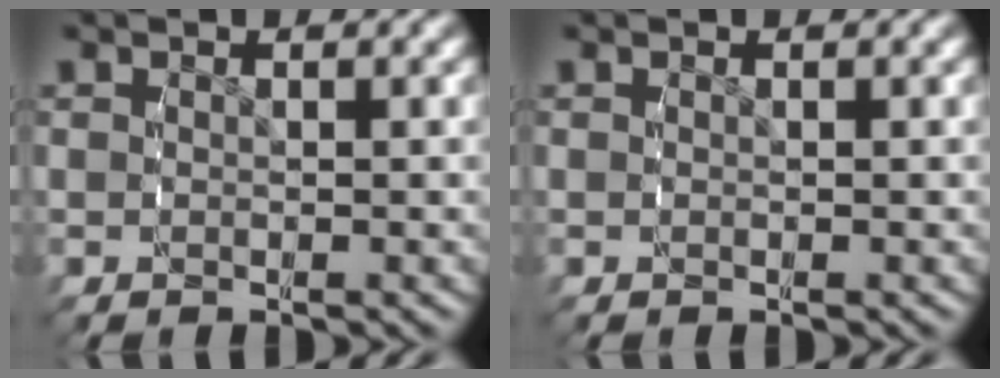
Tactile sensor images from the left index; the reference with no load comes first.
{"total": 0.0}